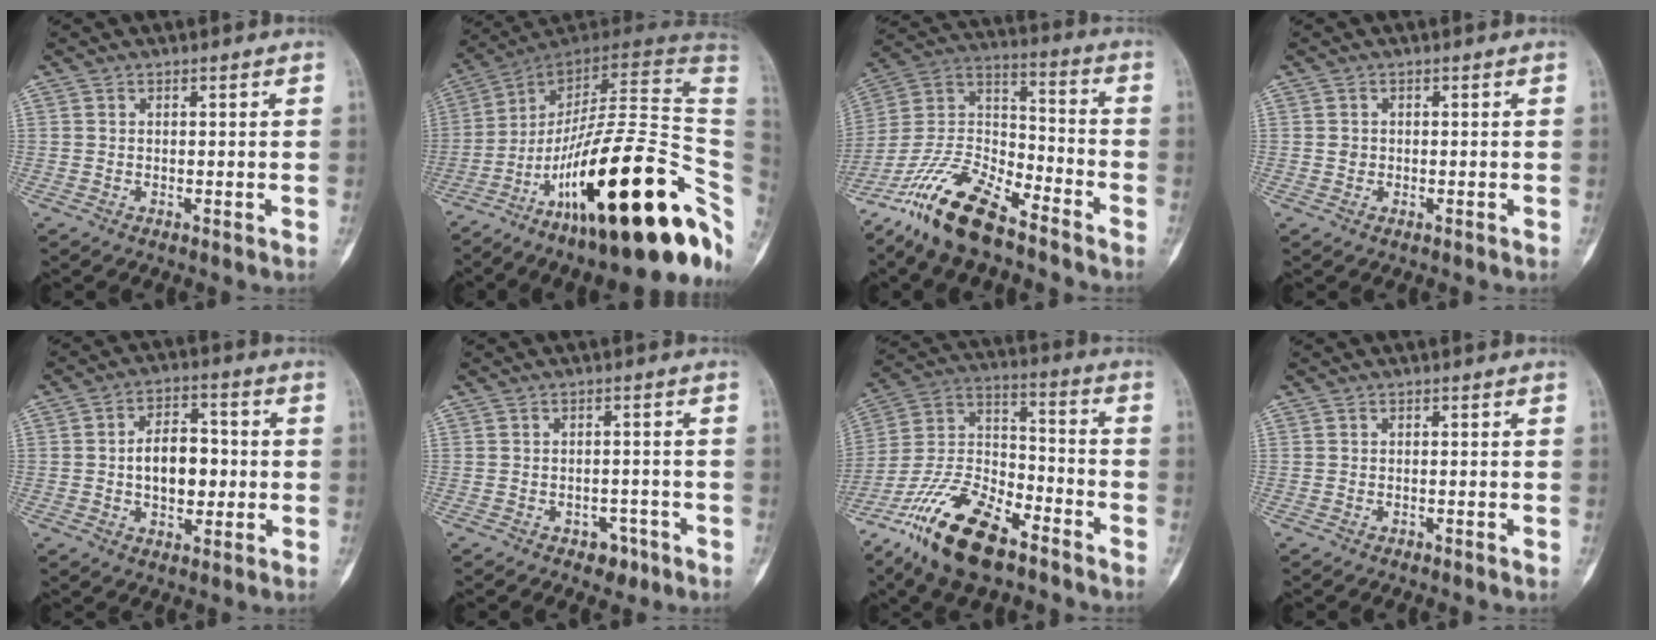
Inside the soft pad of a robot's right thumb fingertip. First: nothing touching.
{"total": 32.7, "force": [-11.8, 9.7, 28.9], "torque": [-0.353, 0.084, -0.183]}
{"total": 17.7, "force": [-12.9, 6.2, 10.4], "torque": [-0.195, 0.074, -0.243]}
{"total": 1.0, "force": [-0.1, 0.9, 0.4], "torque": [-0.005, 0.003, -0.002]}
{"total": 10.0, "force": [-0.4, 6.2, 7.8], "torque": [-0.096, 0.017, -0.010]}
{"total": 3.7, "force": [-2.2, 2.5, 1.6], "torque": [-0.005, 0.020, -0.024]}
{"total": 19.3, "force": [-12.8, 8.0, 12.1], "torque": [-0.231, 0.068, -0.238]}
{"total": 0.5, "force": [-0.4, 0.2, 0.2], "torque": [-0.008, 0.001, -0.007]}